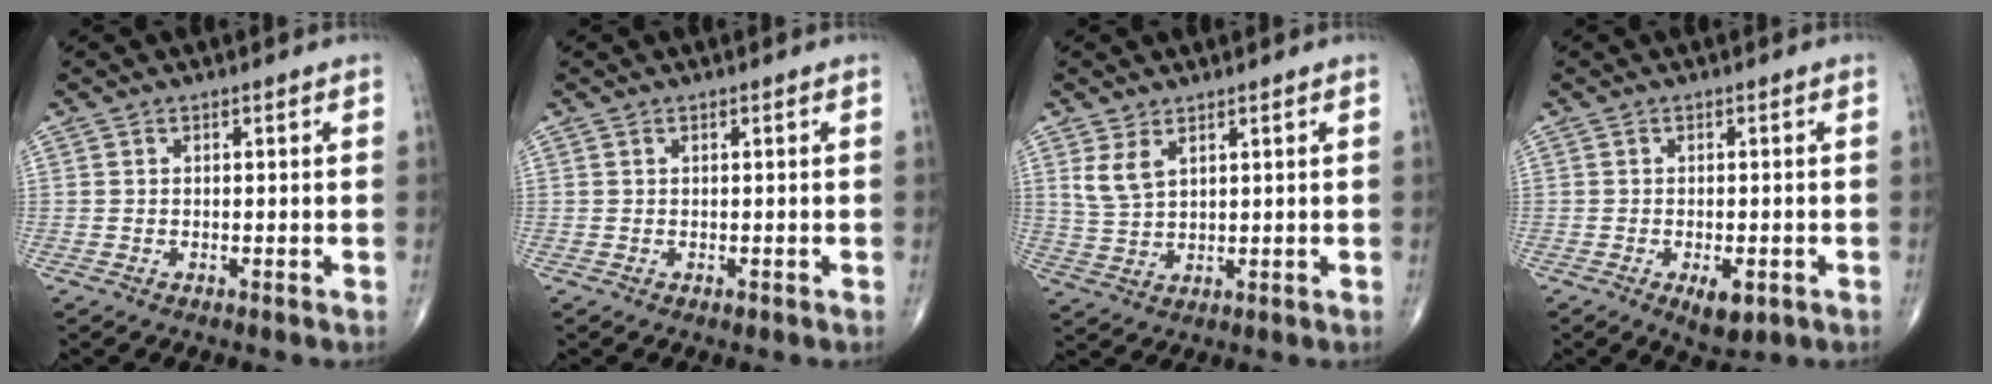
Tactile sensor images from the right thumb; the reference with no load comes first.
{"total": 0.6, "force": [0.0, 0.4, 0.5], "torque": [-0.008, -0.001, 0.002]}
{"total": 4.5, "force": [2.3, 2.3, 3.1], "torque": [-0.061, -0.010, 0.056]}
{"total": 4.6, "force": [-1.8, 2.1, 3.7], "torque": [-0.049, -0.004, -0.018]}